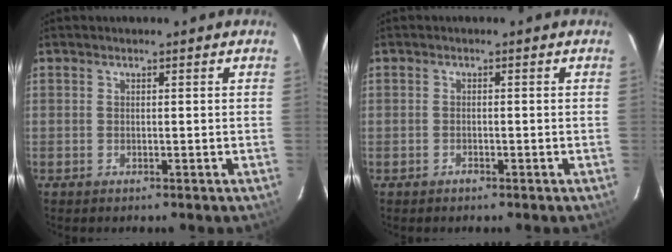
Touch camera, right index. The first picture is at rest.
{"total": 0.9, "force": [-0.7, 0.5, 0.3], "torque": [-0.006, 0.002, -0.012]}